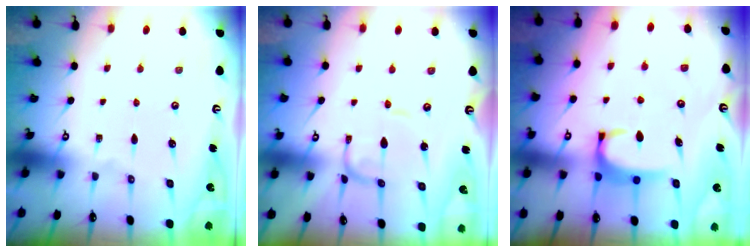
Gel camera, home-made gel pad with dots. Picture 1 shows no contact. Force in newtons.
{"total": 1.5, "press": 1.5, "slide": 0.0}
{"total": 2.7, "press": 2.7, "slide": 0.5}